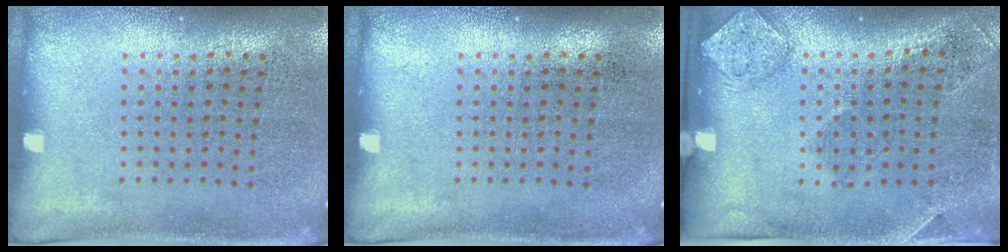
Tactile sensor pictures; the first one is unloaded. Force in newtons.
{"total": 0.0}
{"total": 1.9, "press": 1.2, "slide": 1.5}